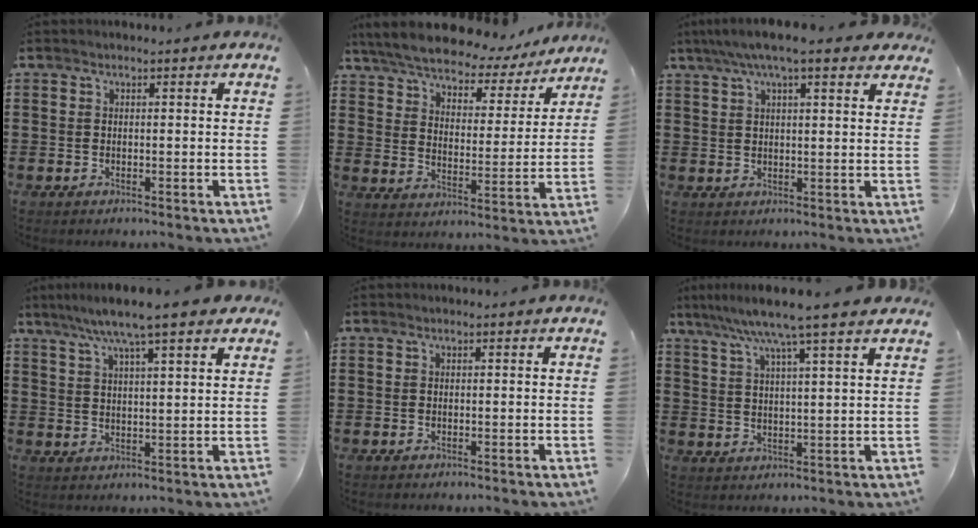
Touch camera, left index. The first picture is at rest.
{"total": 6.3, "force": [6.1, 1.1, 1.5], "torque": [-0.061, -0.040, 0.103]}
{"total": 6.5, "force": [4.9, 1.1, 4.0], "torque": [-0.091, -0.001, 0.087]}
{"total": 7.5, "force": [5.8, 0.5, 4.8], "torque": [-0.108, -0.011, 0.101]}
{"total": 0.0}
{"total": 7.9, "force": [6.3, -0.6, 4.7], "torque": [-0.110, -0.020, 0.108]}